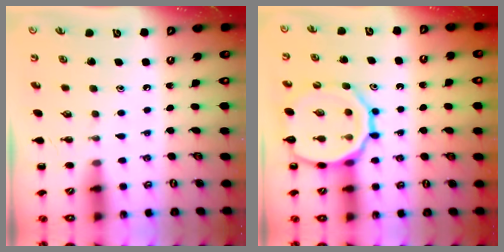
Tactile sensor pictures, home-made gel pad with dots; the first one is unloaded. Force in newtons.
{"total": 17.3, "press": 17.1, "slide": 2.8}